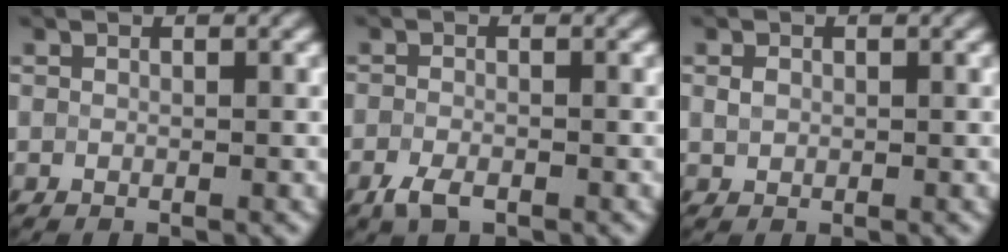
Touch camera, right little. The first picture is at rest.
{"total": 2.3, "force": [-1.4, 1.0, 1.6], "torque": [-0.036, -0.005, -0.031]}
{"total": 1.0, "force": [0.2, 0.8, 0.5], "torque": [-0.011, 0.000, 0.002]}